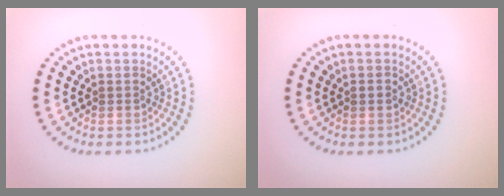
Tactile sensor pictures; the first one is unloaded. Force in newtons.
{"total": 1.0, "press": 1.0, "slide": 0.0}